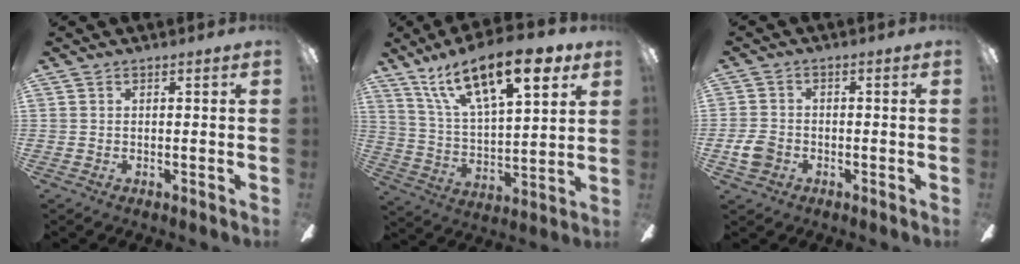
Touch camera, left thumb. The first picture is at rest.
{"total": 22.4, "force": [13.9, 8.4, 15.4], "torque": [-0.259, -0.060, 0.233]}
{"total": 5.0, "force": [-2.0, 3.8, 2.7], "torque": [-0.059, 0.010, -0.038]}